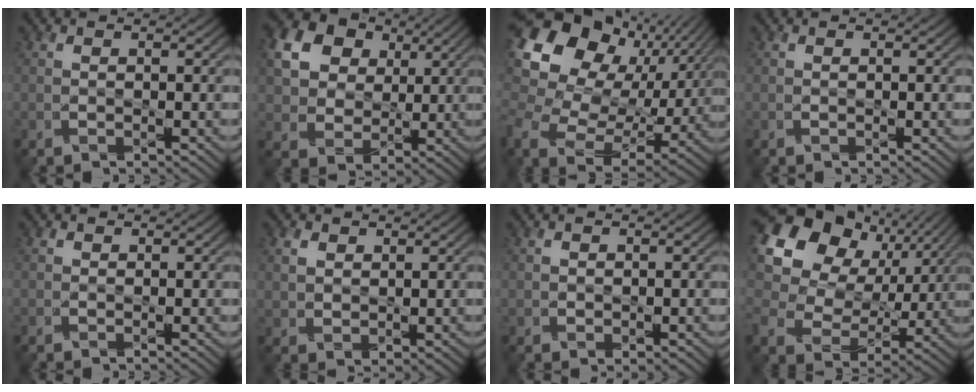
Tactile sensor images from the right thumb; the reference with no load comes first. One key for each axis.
{"total": 16.9, "fx": 6.1, "fy": 13.4, "fz": 8.1, "tx": -0.225, "ty": 0.022, "tz": 0.140}
{"total": 17.9, "fx": 6.2, "fy": 12.7, "fz": 11.0, "tx": -0.243, "ty": 0.015, "tz": 0.115}
{"total": 0.0}
{"total": 0.6, "fx": 0.4, "fy": 0.4, "fz": 0.2, "tx": -0.005, "ty": -0.001, "tz": 0.010}
{"total": 3.0, "fx": 1.6, "fy": 2.2, "fz": 1.5, "tx": -0.042, "ty": -0.002, "tz": 0.035}
{"total": 0.9, "fx": 0.3, "fy": 0.7, "fz": 0.5, "tx": -0.012, "ty": -0.004, "tz": 0.011}
{"total": 16.6, "fx": 6.6, "fy": 12.2, "fz": 9.3, "tx": -0.226, "ty": 0.032, "tz": 0.115}